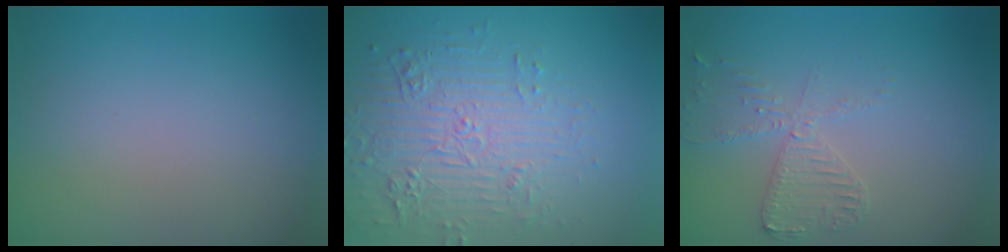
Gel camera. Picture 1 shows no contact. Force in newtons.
{"total": 4.8, "press": 4.1, "slide": 2.4}
{"total": 3.1, "press": 2.8, "slide": 1.3}